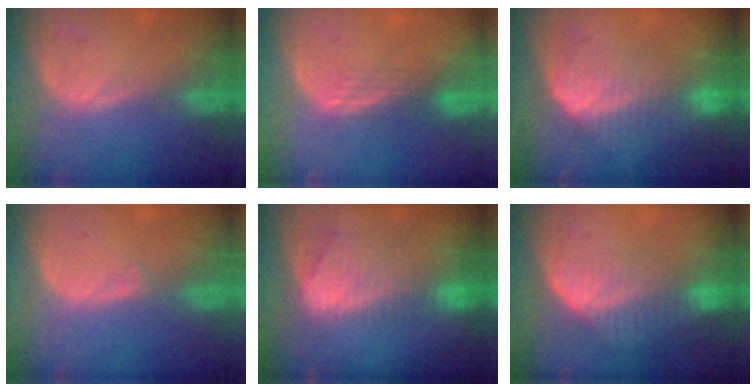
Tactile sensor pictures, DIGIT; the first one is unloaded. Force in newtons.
{"total": 3.1, "press": 2.6, "slide": 1.7}
{"total": 6.9, "press": 6.7, "slide": 1.4}
{"total": 0.6, "press": 0.5, "slide": 0.2}
{"total": 9.3, "press": 8.2, "slide": 4.4}
{"total": 7.4, "press": 6.3, "slide": 3.9}